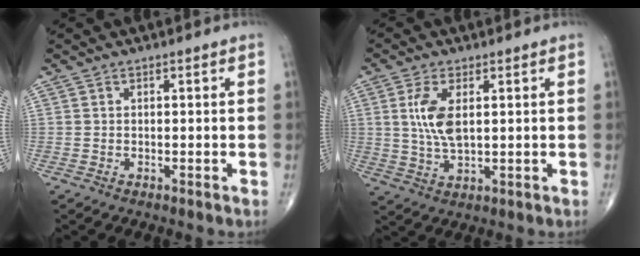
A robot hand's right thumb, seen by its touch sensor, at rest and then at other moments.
{"total": 7.2, "force": [1.6, 3.2, 6.2], "torque": [-0.134, -0.007, 0.036]}